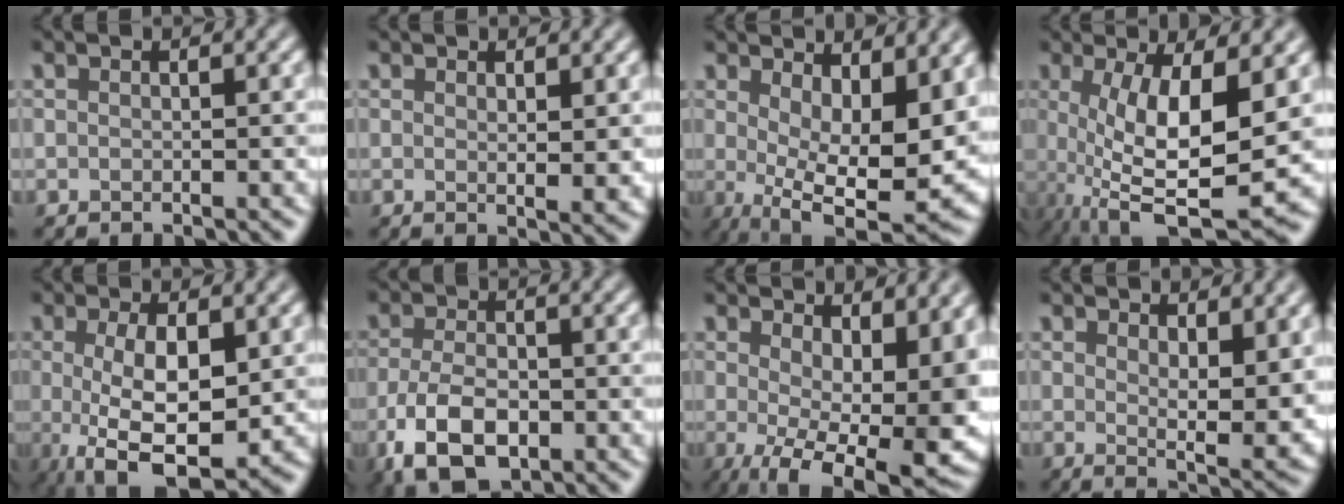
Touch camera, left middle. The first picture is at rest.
{"total": 1.8, "force": [0.8, 0.4, 1.5], "torque": [-0.020, -0.006, 0.015]}
{"total": 11.6, "force": [1.6, 5.0, 10.4], "torque": [-0.158, -0.024, 0.049]}
{"total": 9.7, "force": [-0.9, 2.7, 9.3], "torque": [-0.174, -0.014, -0.009]}
{"total": 7.1, "force": [-0.5, 2.8, 6.5], "torque": [-0.127, -0.011, -0.003]}
{"total": 5.8, "force": [-2.6, 3.0, 4.3], "torque": [-0.090, -0.008, -0.054]}
{"total": 13.7, "force": [-0.2, 6.4, 12.1], "torque": [-0.160, -0.017, 0.030]}
{"total": 5.5, "force": [1.9, 2.0, 4.7], "torque": [-0.074, -0.016, 0.038]}